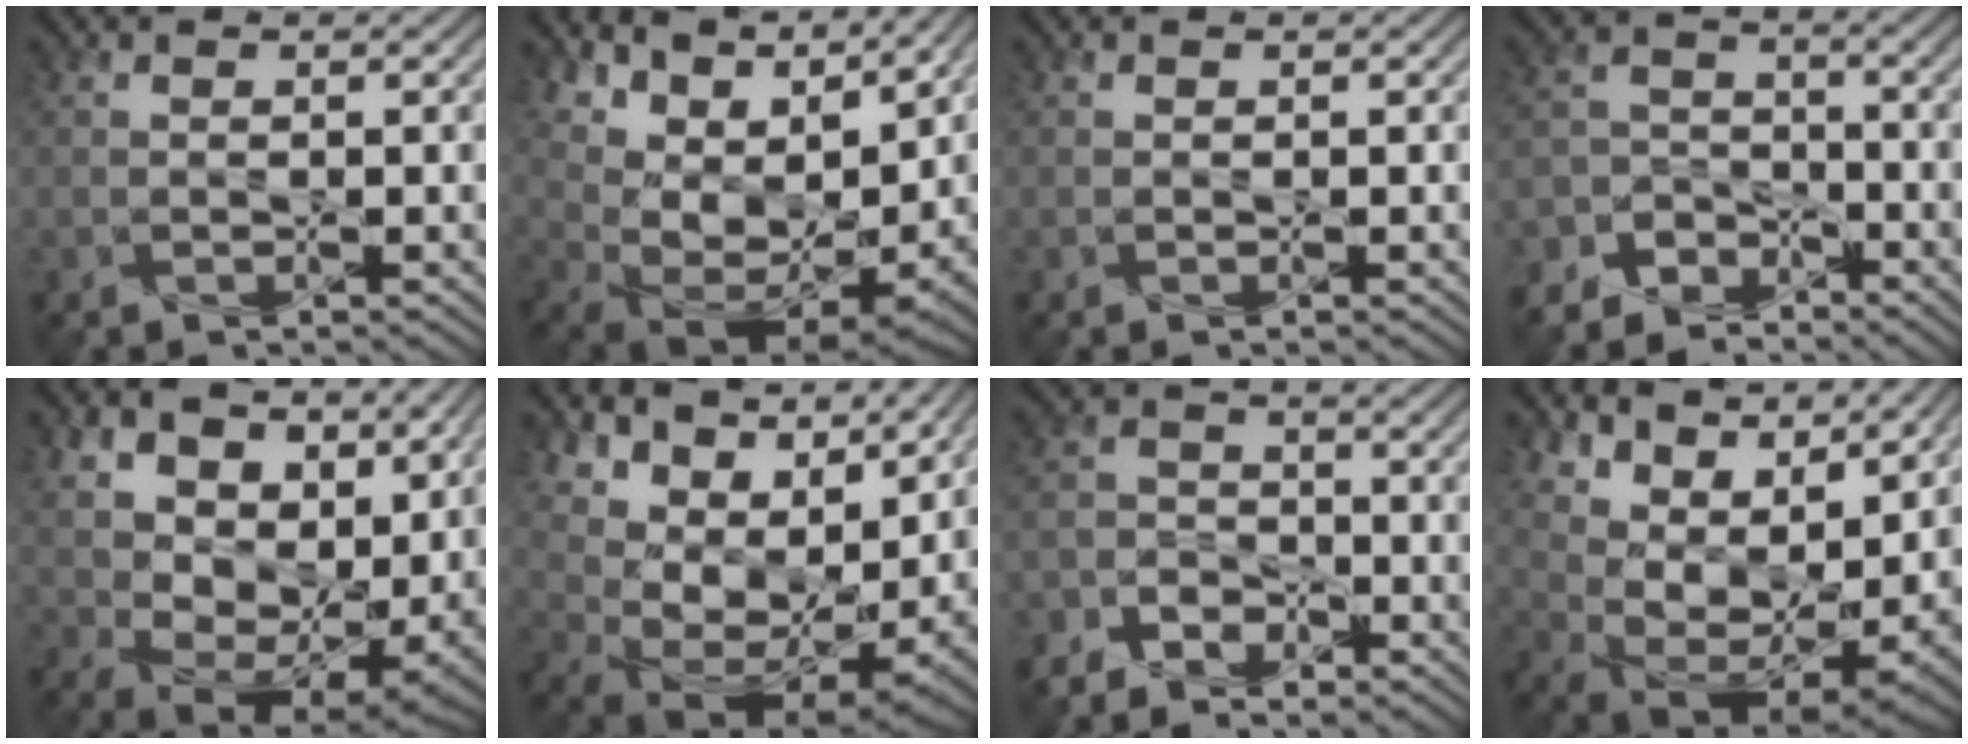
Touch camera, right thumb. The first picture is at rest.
{"total": 15.7, "force": [8.9, 8.0, 10.2], "torque": [-0.207, 0.033, 0.163]}
{"total": 0.0}
{"total": 6.1, "force": [-5.3, 3.0, 0.6], "torque": [-0.011, -0.005, -0.117]}
{"total": 17.0, "force": [6.1, 11.6, 10.8], "torque": [-0.196, 0.012, 0.138]}
{"total": 17.4, "force": [6.7, 10.9, 11.8], "torque": [-0.212, 0.036, 0.154]}
{"total": 4.7, "force": [-4.0, 2.2, 0.9], "torque": [-0.019, 0.004, -0.092]}
{"total": 15.7, "force": [9.4, 7.9, 9.7], "torque": [-0.184, 0.038, 0.166]}